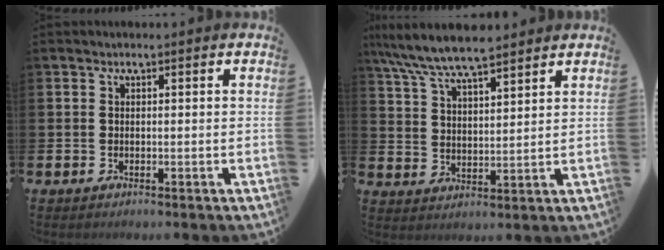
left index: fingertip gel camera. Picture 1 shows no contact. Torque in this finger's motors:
{"motor_torque": [0.93, -0.85, 1.05, 0.21]}